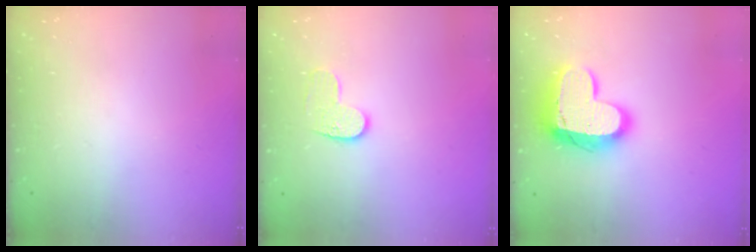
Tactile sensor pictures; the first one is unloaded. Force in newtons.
{"total": 6.8, "press": 6.8, "slide": 0.1}
{"total": 16.8, "press": 16.7, "slide": 1.4}